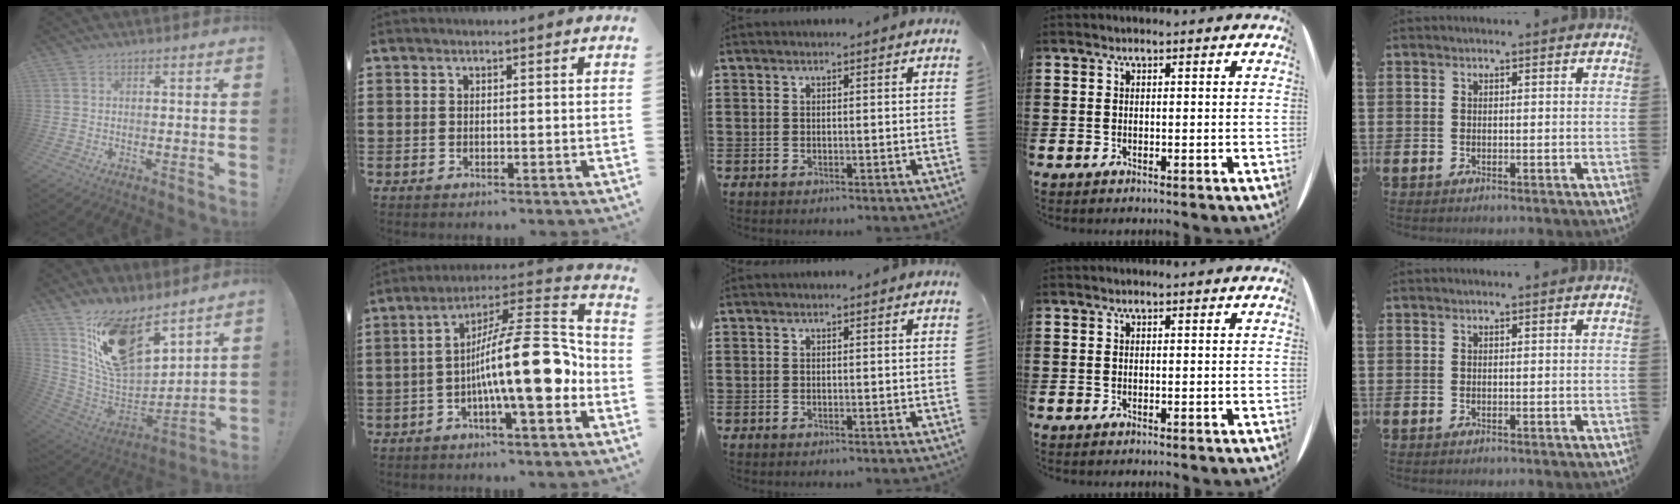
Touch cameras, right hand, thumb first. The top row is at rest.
{"thumb": {"total": 18.4, "force": [11.8, 8.4, 11.4], "torque": [-0.199, -0.081, 0.218]}, "index": {"total": 16.2, "force": [-2.9, 3.9, 15.4], "torque": [-0.253, 0.001, -0.054]}}